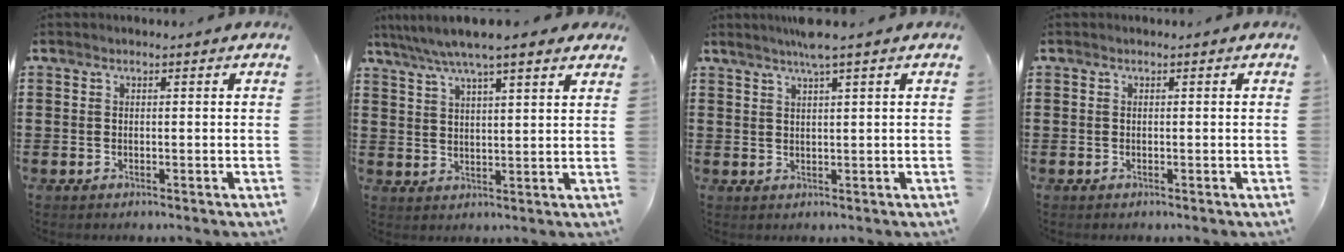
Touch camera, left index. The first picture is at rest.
{"total": 6.3, "force": [5.1, 0.8, 3.5], "torque": [-0.083, -0.009, 0.090]}
{"total": 3.6, "force": [2.5, -0.5, 2.5], "torque": [-0.054, 0.002, 0.045]}
{"total": 0.0}